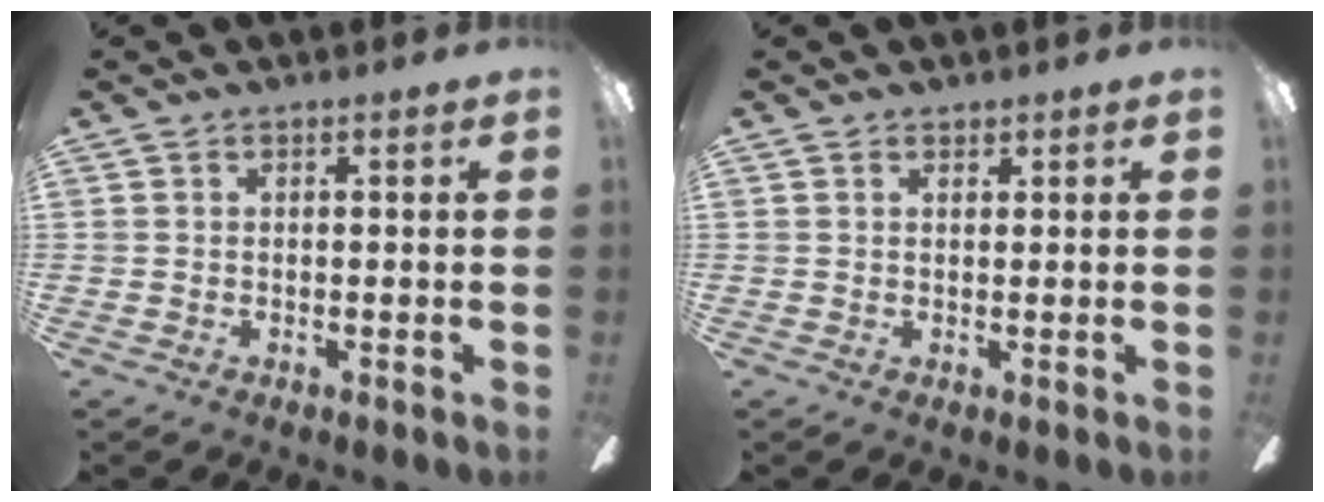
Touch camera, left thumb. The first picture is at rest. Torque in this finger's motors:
{"motor_torque": [-0.07, -0.31, -0.43, 0.33, -0.02]}